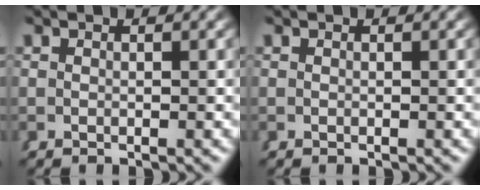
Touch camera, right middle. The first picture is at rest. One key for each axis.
{"total": 0.0}